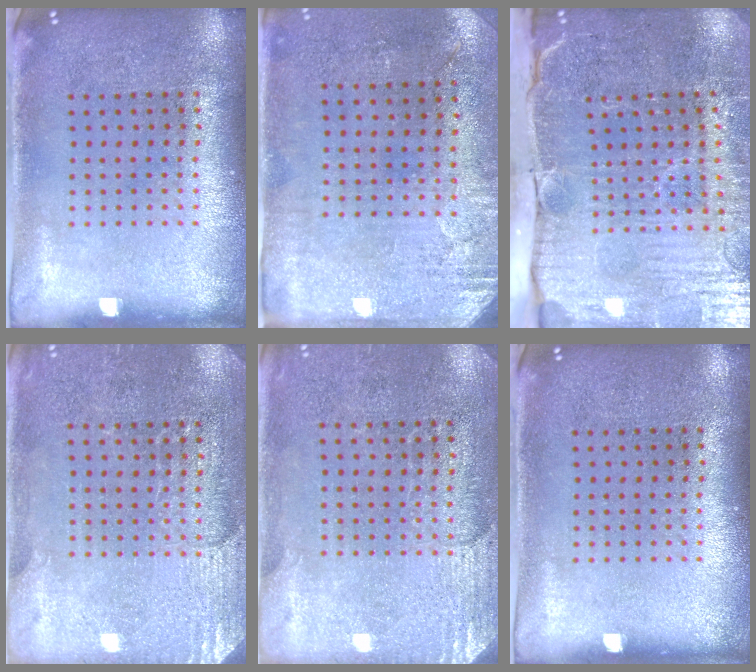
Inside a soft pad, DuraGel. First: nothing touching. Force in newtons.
{"total": 2.8, "press": 2.4, "slide": 1.5}
{"total": 4.8, "press": 4.3, "slide": 2.1}
{"total": 2.8, "press": 2.6, "slide": 0.8}
{"total": 2.7, "press": 2.4, "slide": 1.3}
{"total": 0.0}